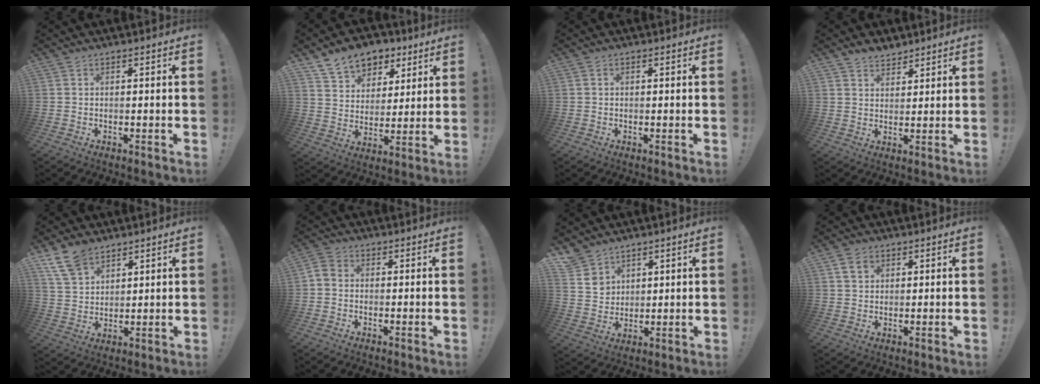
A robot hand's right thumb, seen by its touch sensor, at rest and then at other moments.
{"total": 11.9, "force": [8.0, 8.1, 3.7], "torque": [-0.063, -0.048, 0.154]}
{"total": 0.5, "force": [0.1, 0.5, 0.2], "torque": [0.001, 0.001, 0.000]}
{"total": 4.8, "force": [4.1, 2.5, 0.8], "torque": [-0.007, -0.025, 0.075]}
{"total": 9.9, "force": [7.0, 5.7, 4.1], "torque": [-0.086, -0.026, 0.141]}
{"total": 3.0, "force": [-0.8, 2.2, 1.8], "torque": [-0.033, 0.011, -0.012]}
{"total": 6.6, "force": [4.9, 4.4, 0.4], "torque": [-0.011, -0.042, 0.095]}
{"total": 4.0, "force": [1.9, 2.8, 2.0], "torque": [-0.025, -0.002, 0.034]}